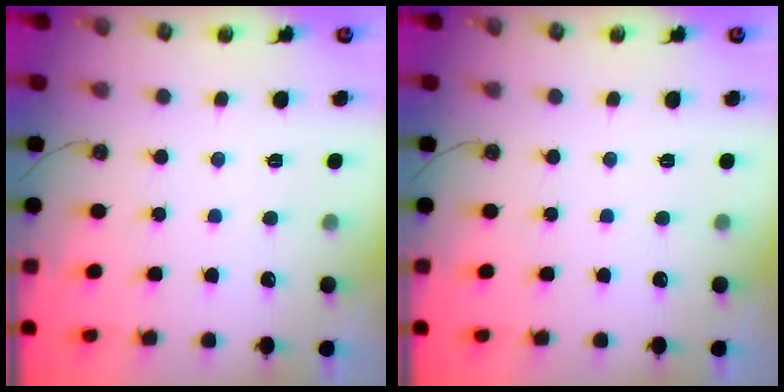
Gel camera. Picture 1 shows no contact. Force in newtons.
{"total": 0.0}